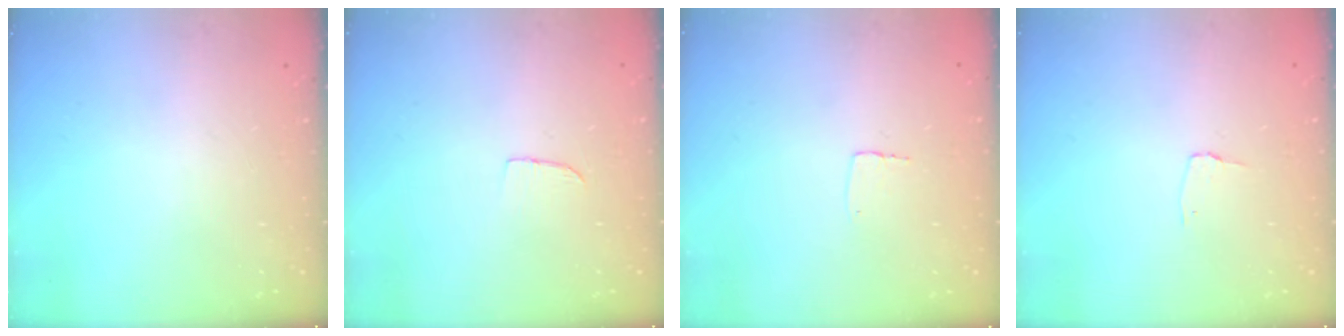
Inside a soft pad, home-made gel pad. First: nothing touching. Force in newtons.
{"total": 4.2, "press": 4.2, "slide": 0.4}
{"total": 2.7, "press": 2.7, "slide": 0.1}
{"total": 2.7, "press": 2.7, "slide": 0.3}